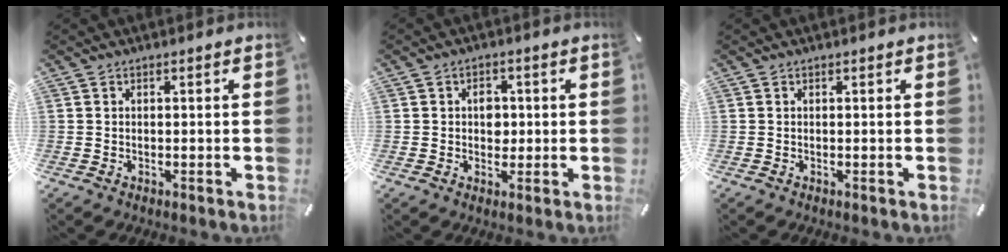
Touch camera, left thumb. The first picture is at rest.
{"total": 3.9, "force": [0.1, 3.2, 2.2], "torque": [-0.012, -0.005, -0.006]}
{"total": 0.0}